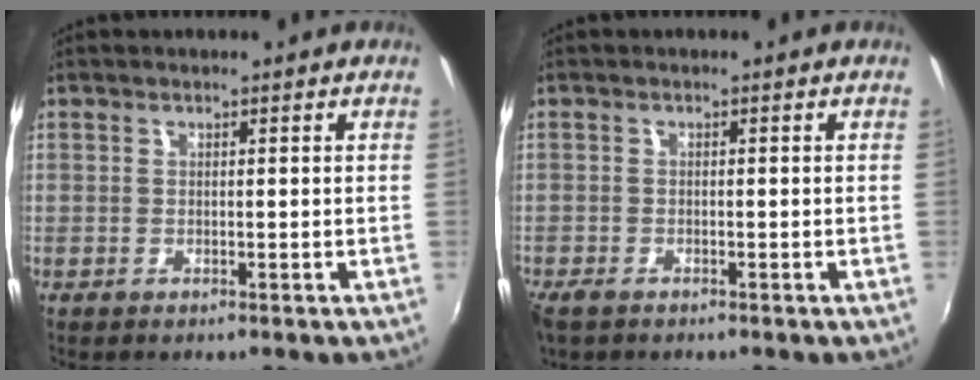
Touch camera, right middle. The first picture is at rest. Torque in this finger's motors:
{"motor_torque": [0.37, -0.35, 0.04, 0.02]}